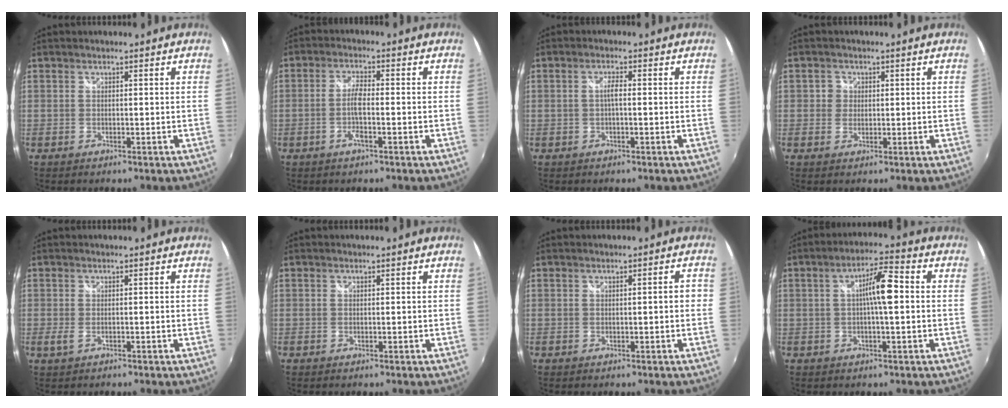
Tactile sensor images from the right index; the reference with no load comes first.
{"total": 3.8, "force": [-1.4, 0.5, 3.5], "torque": [-0.074, 0.001, -0.027]}
{"total": 1.8, "force": [-0.2, 0.2, 1.8], "torque": [-0.034, 0.004, -0.005]}
{"total": 2.2, "force": [0.2, 2.2, 0.1], "torque": [0.001, 0.002, -0.001]}
{"total": 1.6, "force": [-0.7, 0.6, 1.3], "torque": [-0.028, -0.005, -0.011]}
{"total": 0.0}
{"total": 2.0, "force": [-0.1, 0.5, 1.9], "torque": [-0.023, 0.005, -0.001]}
{"total": 7.0, "force": [0.3, 1.0, 6.9], "torque": [-0.115, 0.013, 0.006]}